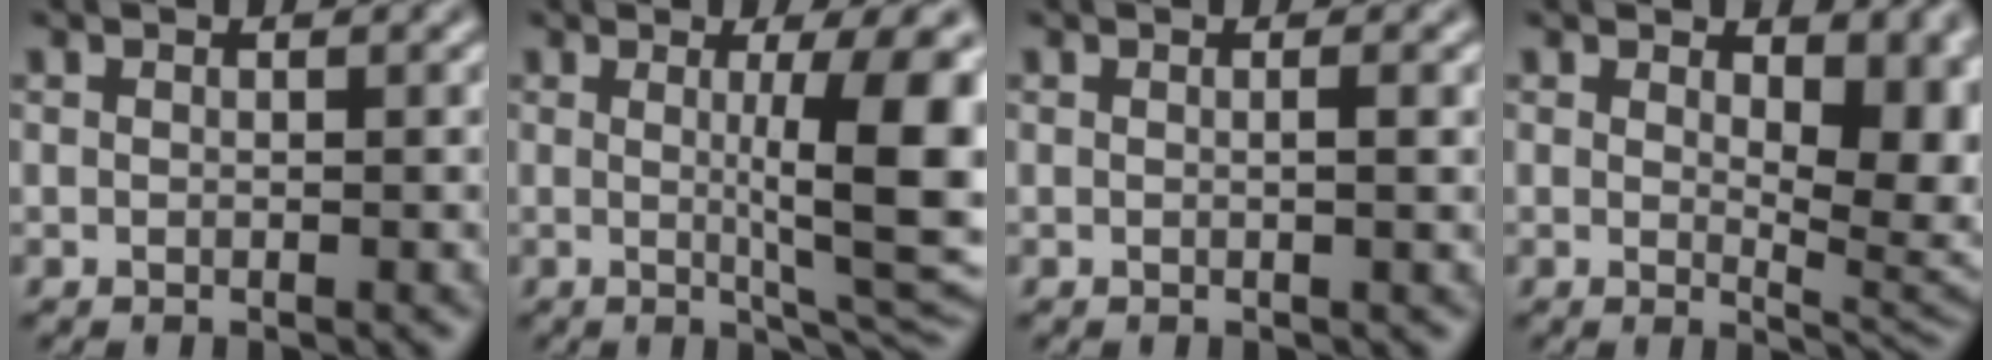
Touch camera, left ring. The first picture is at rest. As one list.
[{"total": 9.2, "force": [0.8, 2.1, 8.9], "torque": [-0.111, -0.007, 0.015]}, {"total": 1.0, "force": [0.0, 0.2, 0.9], "torque": [-0.011, 0.002, -0.002]}, {"total": 6.8, "force": [1.5, 3.4, 5.7], "torque": [-0.063, -0.013, 0.037]}]